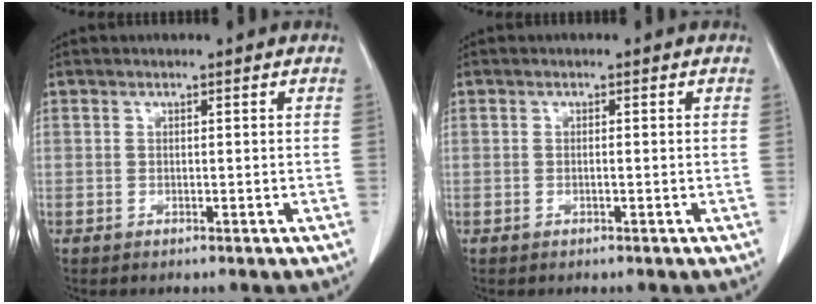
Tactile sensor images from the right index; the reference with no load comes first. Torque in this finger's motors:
{"motor_torque": [0.03, 0.14, -0.02, 0.01]}